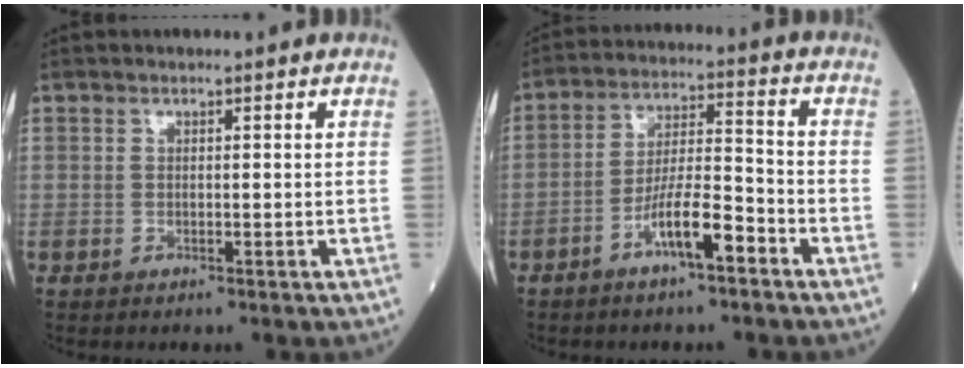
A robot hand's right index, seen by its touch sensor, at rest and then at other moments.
{"total": 8.3, "force": [-4.7, 1.3, 6.8], "torque": [-0.126, 0.008, -0.085]}